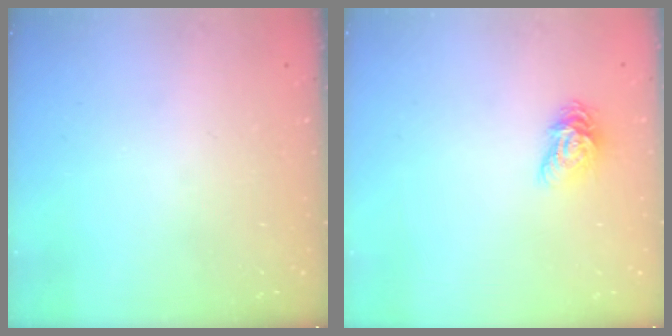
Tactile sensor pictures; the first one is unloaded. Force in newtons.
{"total": 7.6, "press": 7.6, "slide": 0.3}